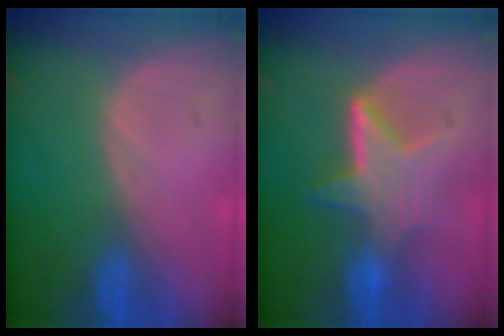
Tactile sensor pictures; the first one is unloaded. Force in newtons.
{"total": 6.6, "press": 6.0, "slide": 2.7}